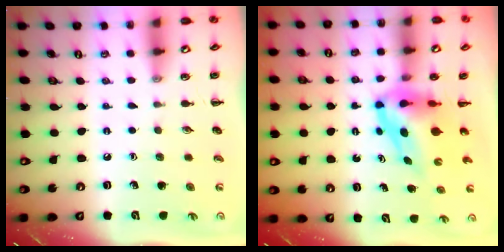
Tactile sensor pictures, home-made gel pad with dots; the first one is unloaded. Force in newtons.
{"total": 6.0, "press": 5.9, "slide": 1.4}